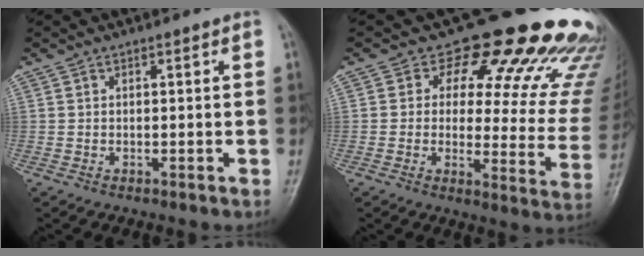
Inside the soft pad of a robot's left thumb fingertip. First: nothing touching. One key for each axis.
{"total": 21.9, "fx": 16.3, "fy": 9.3, "fz": 11.2, "tx": -0.085, "ty": -0.093, "tz": 0.179}